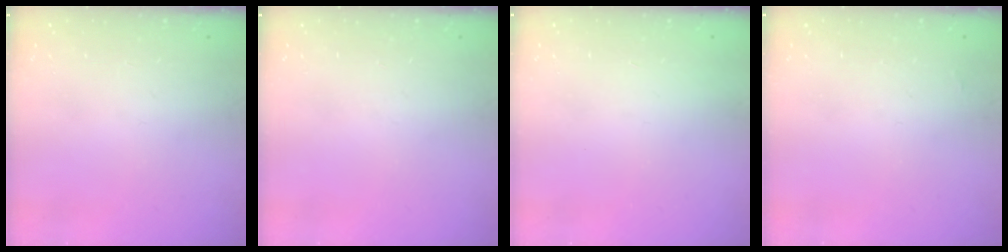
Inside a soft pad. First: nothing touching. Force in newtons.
{"total": 0.0}
{"total": 1.6, "press": 1.5, "slide": 0.1}
{"total": 1.3, "press": 1.3, "slide": 0.2}